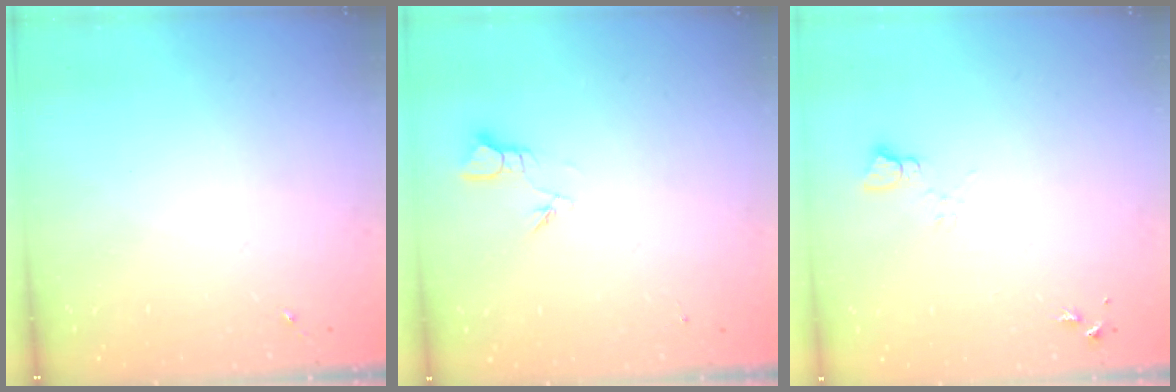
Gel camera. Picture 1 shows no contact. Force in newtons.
{"total": 2.7, "press": 2.7, "slide": 0.3}
{"total": 3.7, "press": 3.7, "slide": 0.4}